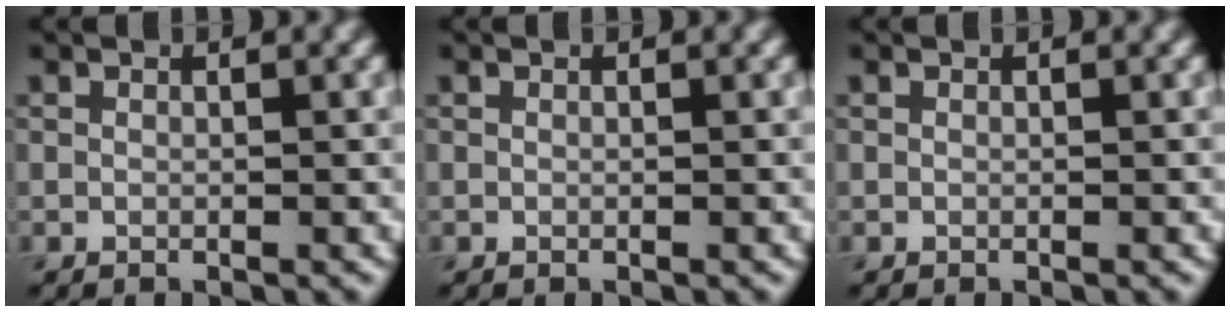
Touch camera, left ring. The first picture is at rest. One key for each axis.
{"total": 0.0}
{"total": 0.0}